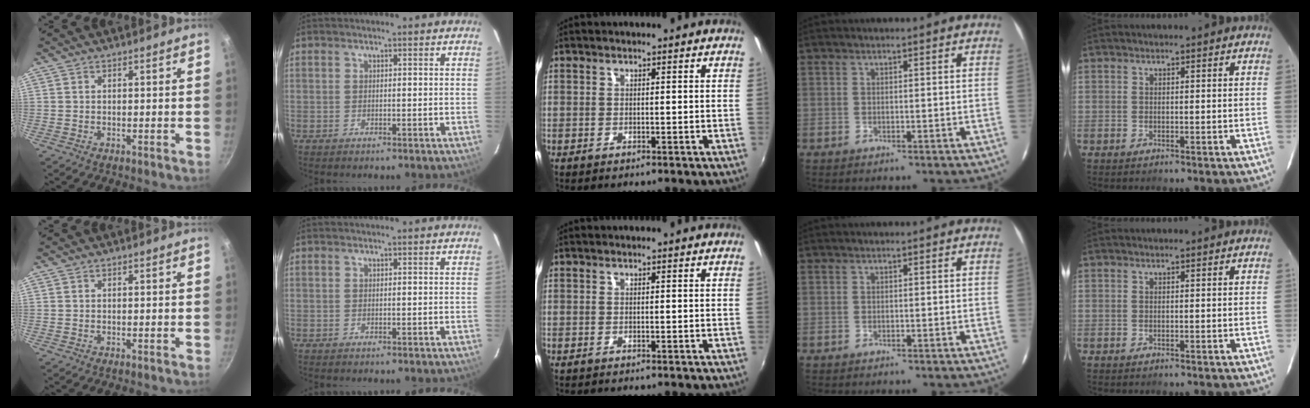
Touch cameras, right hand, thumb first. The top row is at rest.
{}